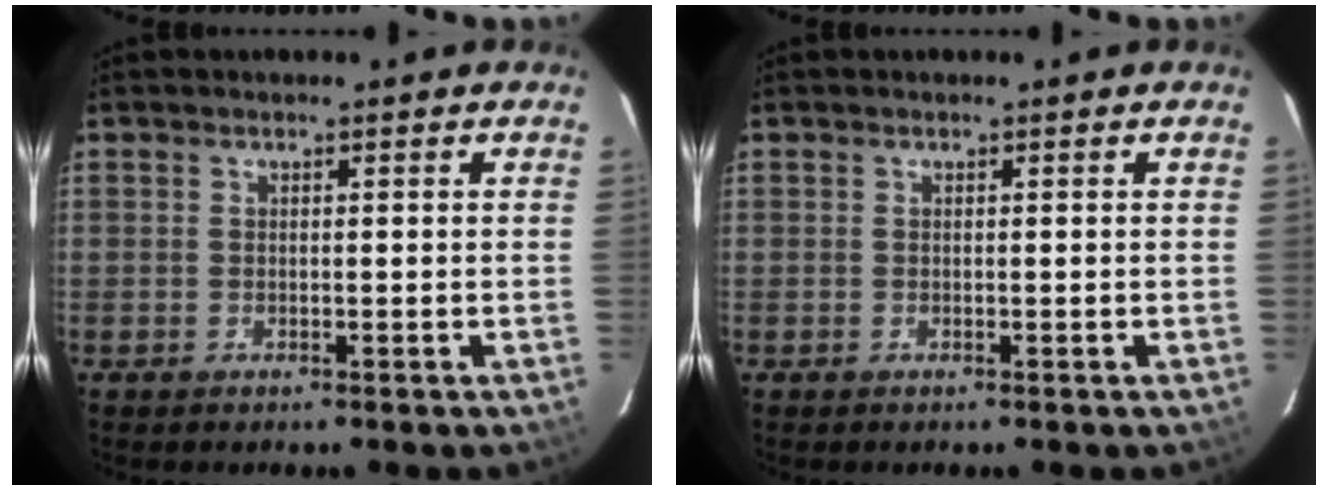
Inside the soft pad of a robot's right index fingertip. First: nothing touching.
{"total": 0.0}